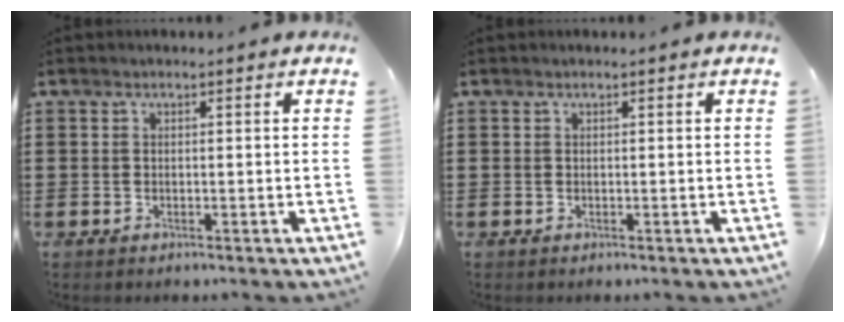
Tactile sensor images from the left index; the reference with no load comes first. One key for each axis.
{"total": 0.0}